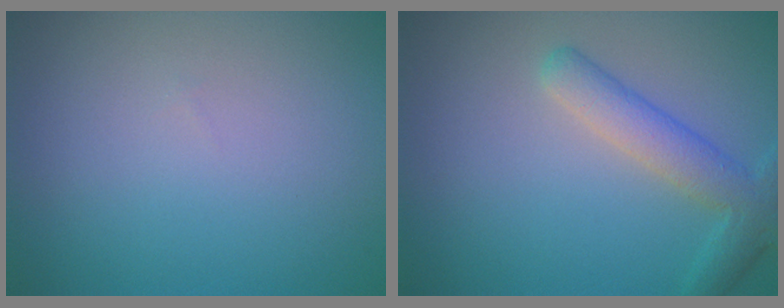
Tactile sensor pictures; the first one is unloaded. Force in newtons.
{"total": 3.8, "press": 3.8, "slide": 0.2}